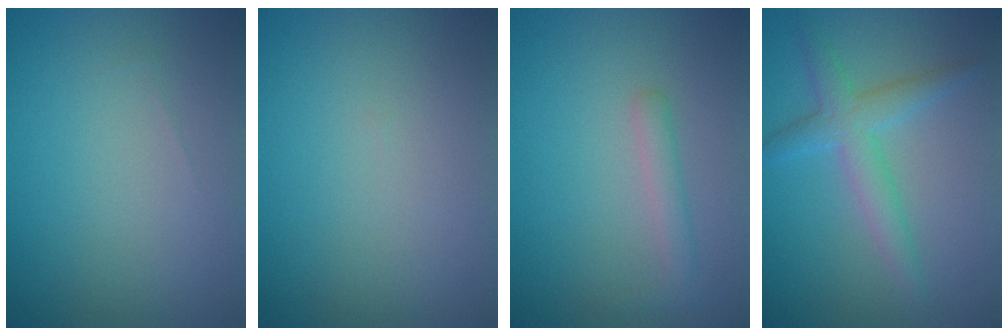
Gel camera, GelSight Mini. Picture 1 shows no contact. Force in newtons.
{"total": 0.0}
{"total": 1.6, "press": 1.6, "slide": 0.1}
{"total": 3.3, "press": 3.3, "slide": 0.1}